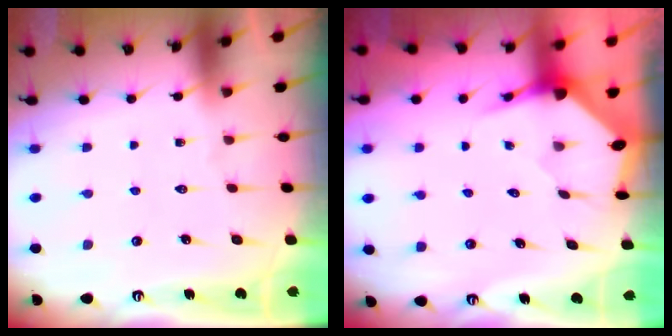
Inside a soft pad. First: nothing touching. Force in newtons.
{"total": 3.6, "press": 3.6, "slide": 0.5}